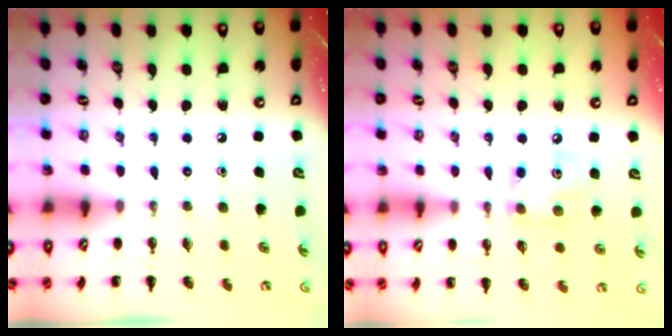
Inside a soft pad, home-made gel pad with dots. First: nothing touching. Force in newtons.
{"total": 5.7, "press": 5.7, "slide": 0.4}